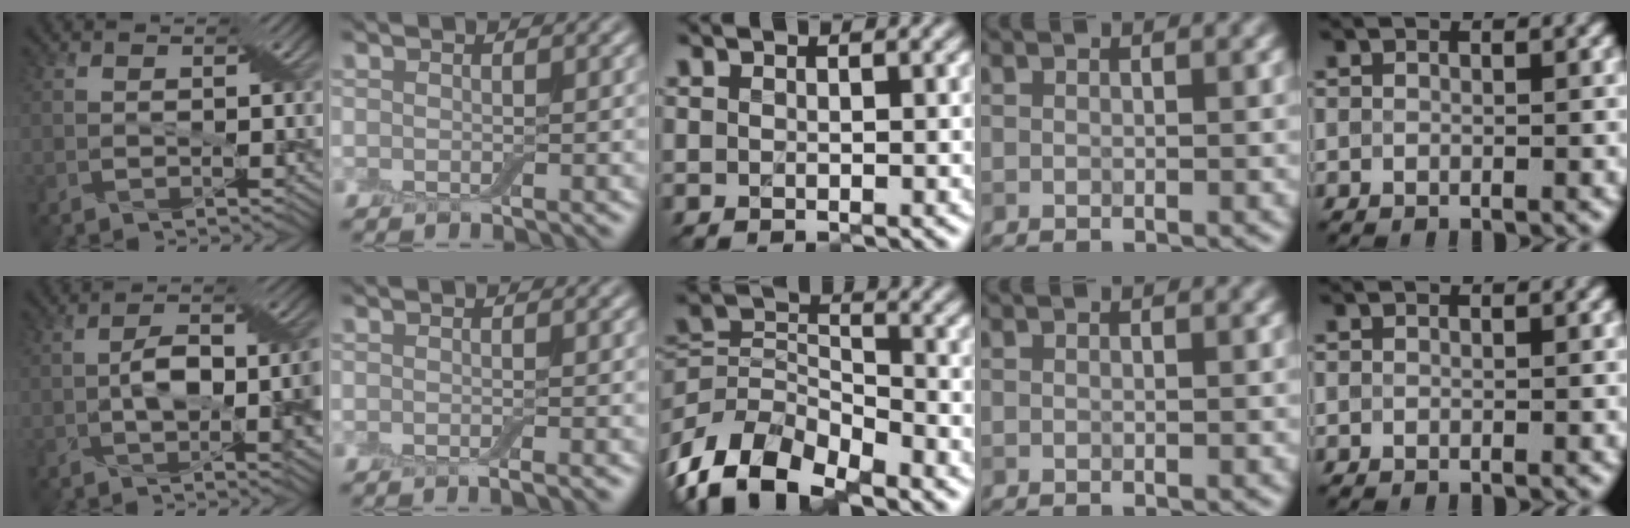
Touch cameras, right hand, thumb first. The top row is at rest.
{"thumb": {"total": 9.2, "force": [-1.0, 4.1, 8.2], "torque": [-0.138, 0.006, -0.019]}, "index": {"total": 1.2, "force": [-0.6, 0.2, 1.1], "torque": [-0.009, -0.002, -0.010]}, "middle": {"total": 8.9, "force": [-5.6, 4.7, 5.1], "torque": [-0.097, -0.012, -0.114]}}